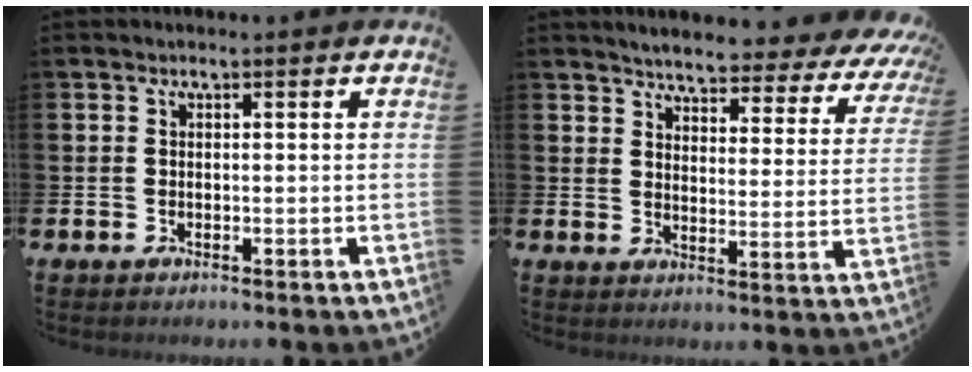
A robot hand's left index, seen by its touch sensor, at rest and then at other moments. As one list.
[{"total": 4.3, "force": [4.0, 0.6, 1.2], "torque": [-0.039, -0.040, 0.061]}]